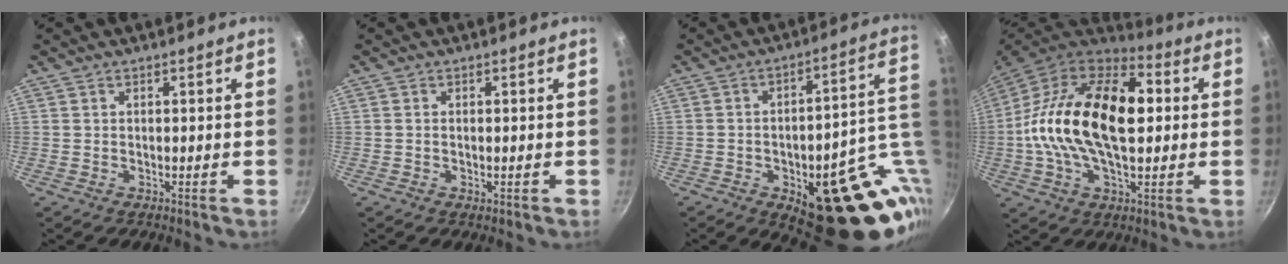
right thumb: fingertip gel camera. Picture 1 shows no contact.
{"total": 0.9, "force": [-0.3, 0.4, 0.7], "torque": [-0.012, -0.001, -0.004]}
{"total": 26.6, "force": [-5.5, 12.1, 23.1], "torque": [-0.230, 0.007, -0.056]}
{"total": 24.9, "force": [1.8, 13.7, 20.8], "torque": [-0.358, 0.026, 0.010]}